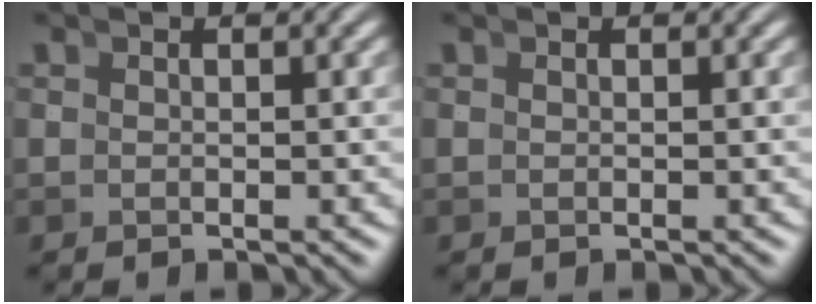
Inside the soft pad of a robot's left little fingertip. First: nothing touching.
{"total": 0.0}